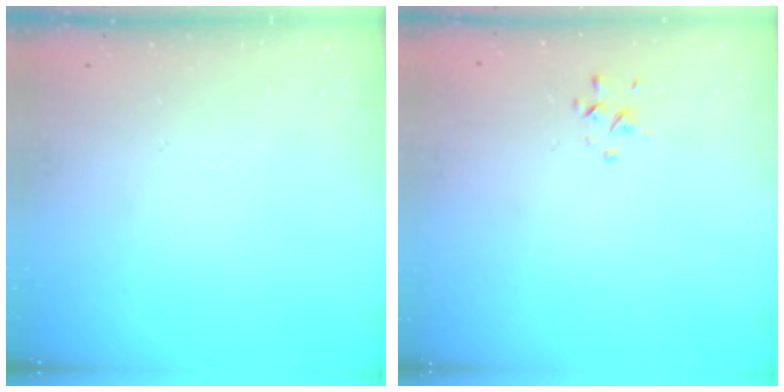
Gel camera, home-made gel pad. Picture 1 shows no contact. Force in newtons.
{"total": 0.6, "press": 0.3, "slide": 0.5}